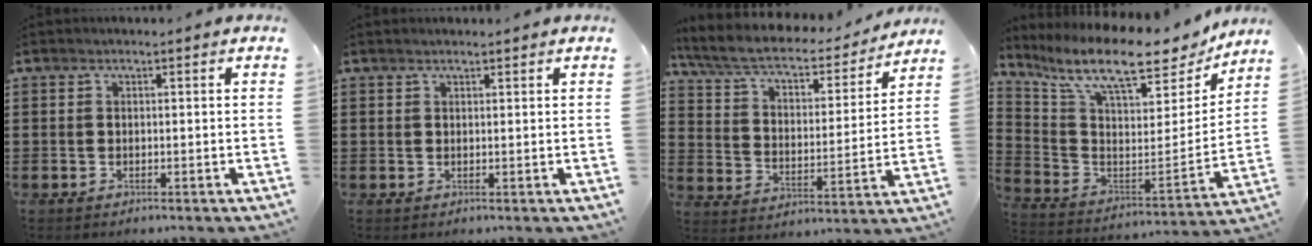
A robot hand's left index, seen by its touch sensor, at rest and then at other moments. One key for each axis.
{"total": 0.7, "fx": 0.7, "fy": 0.1, "fz": 0.3, "tx": -0.006, "ty": -0.001, "tz": 0.013}
{"total": 6.5, "fx": 5.3, "fy": 1.5, "fz": 3.3, "tx": -0.088, "ty": -0.036, "tz": 0.086}
{"total": 11.3, "fx": 9.0, "fy": 2.5, "fz": 6.4, "tx": -0.146, "ty": -0.066, "tz": 0.153}